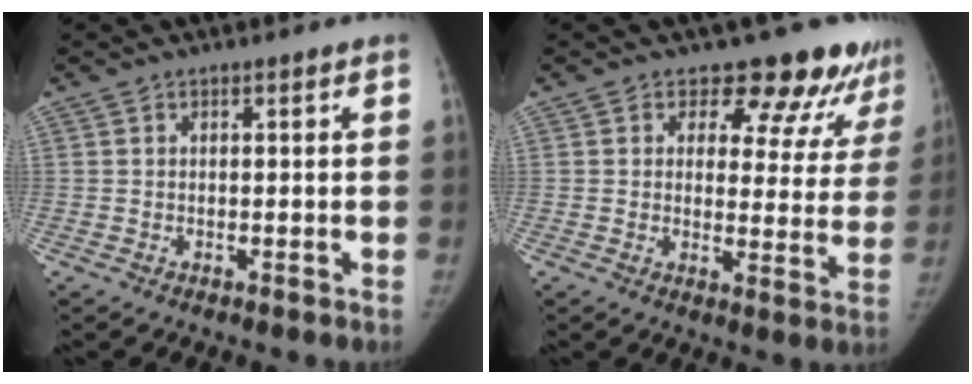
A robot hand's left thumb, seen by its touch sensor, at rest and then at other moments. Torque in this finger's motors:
{"motor_torque": [0.72, 0.84, 0.07, -0.03, 0.08]}